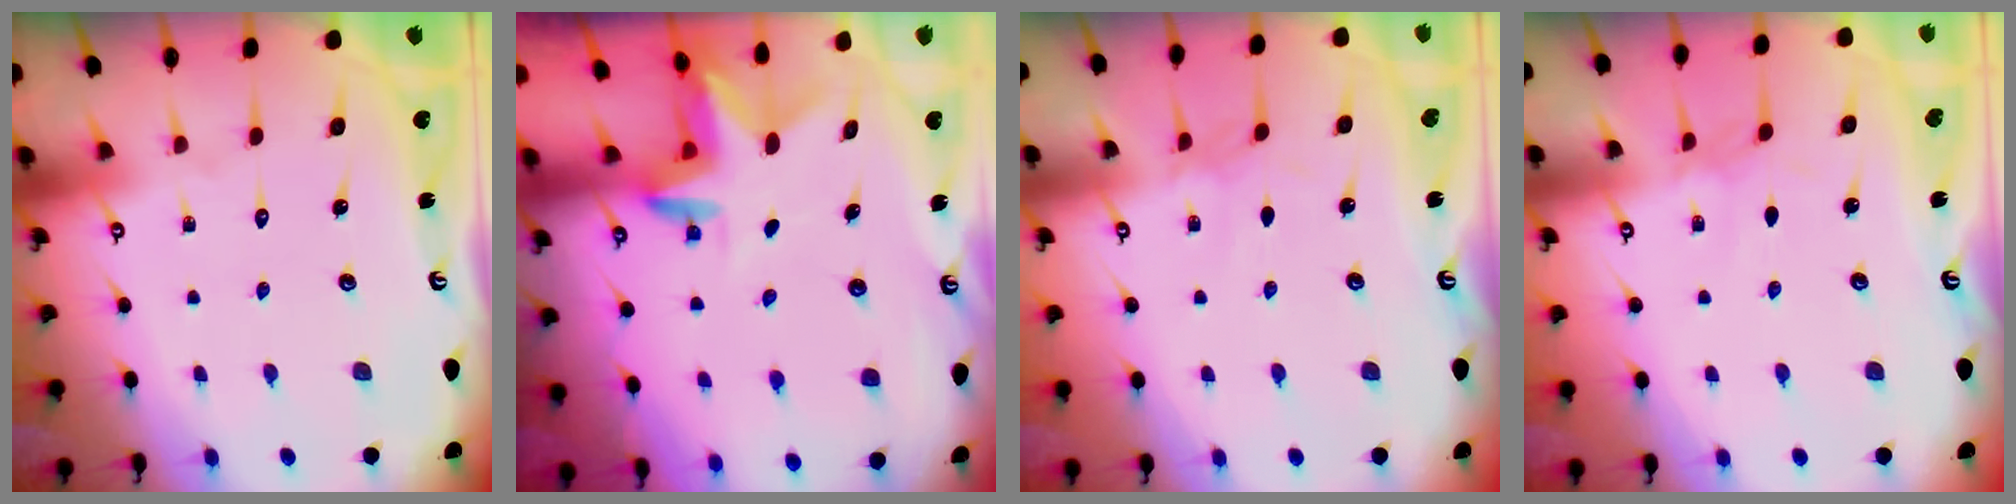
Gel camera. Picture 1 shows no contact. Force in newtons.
{"total": 3.1, "press": 3.1, "slide": 0.2}
{"total": 2.1, "press": 2.0, "slide": 0.5}
{"total": 2.1, "press": 2.0, "slide": 0.5}